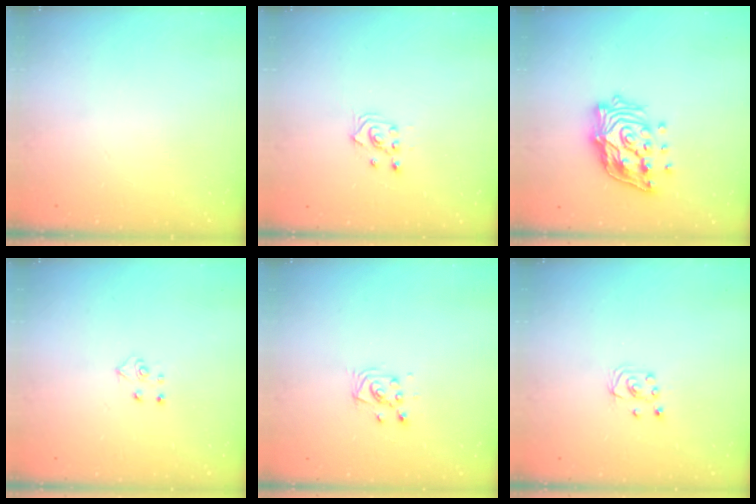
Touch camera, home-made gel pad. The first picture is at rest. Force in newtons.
{"total": 2.7, "press": 2.7, "slide": 0.2}
{"total": 15.8, "press": 15.8, "slide": 1.0}
{"total": 3.9, "press": 3.9, "slide": 0.3}
{"total": 4.8, "press": 4.8, "slide": 0.5}
{"total": 3.9, "press": 3.9, "slide": 0.3}